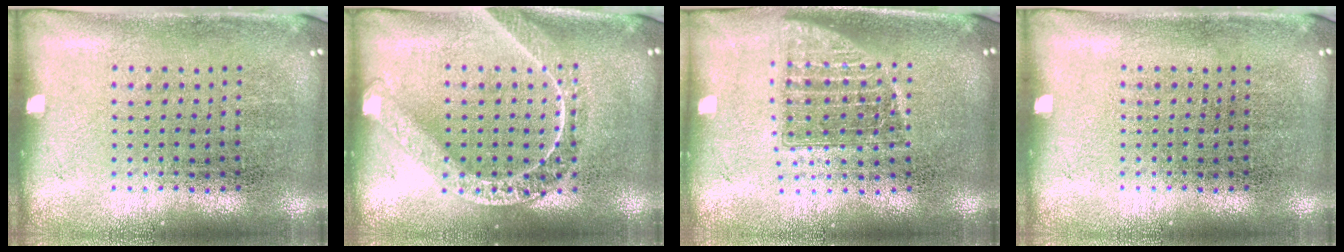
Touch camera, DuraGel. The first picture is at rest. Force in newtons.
{"total": 1.4, "press": 1.4, "slide": 0.2}
{"total": 1.4, "press": 1.1, "slide": 0.8}
{"total": 0.0}